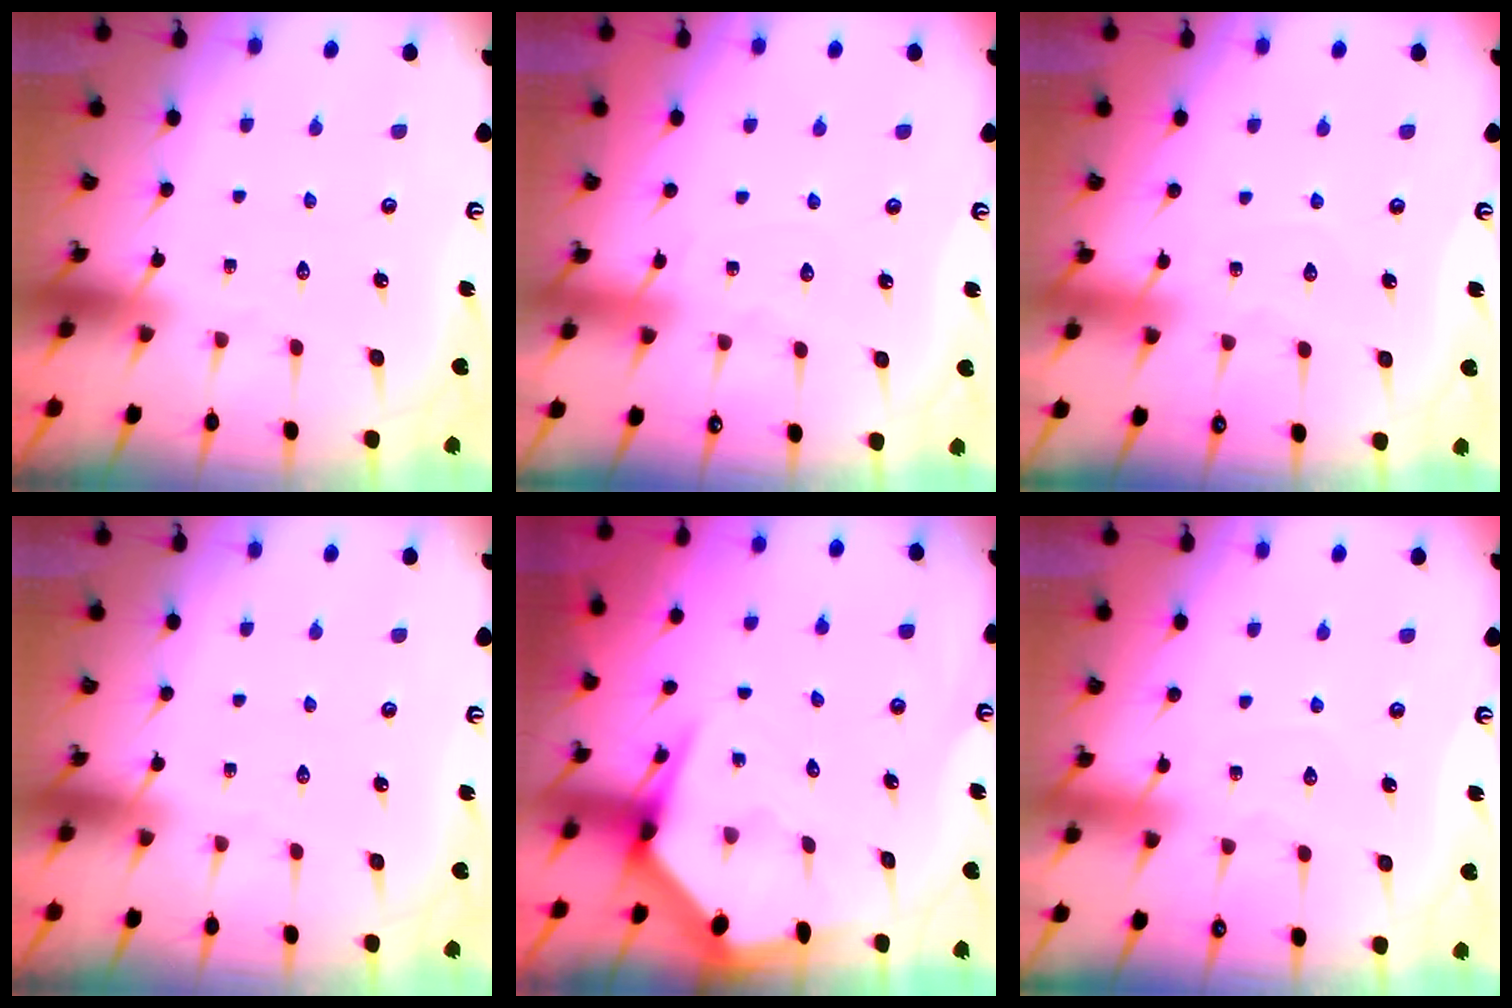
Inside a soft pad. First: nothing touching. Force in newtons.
{"total": 5.4, "press": 5.3, "slide": 0.7}
{"total": 4.0, "press": 4.0, "slide": 0.4}
{"total": 0.0}
{"total": 4.4, "press": 4.3, "slide": 0.5}
{"total": 4.0, "press": 4.0, "slide": 0.4}